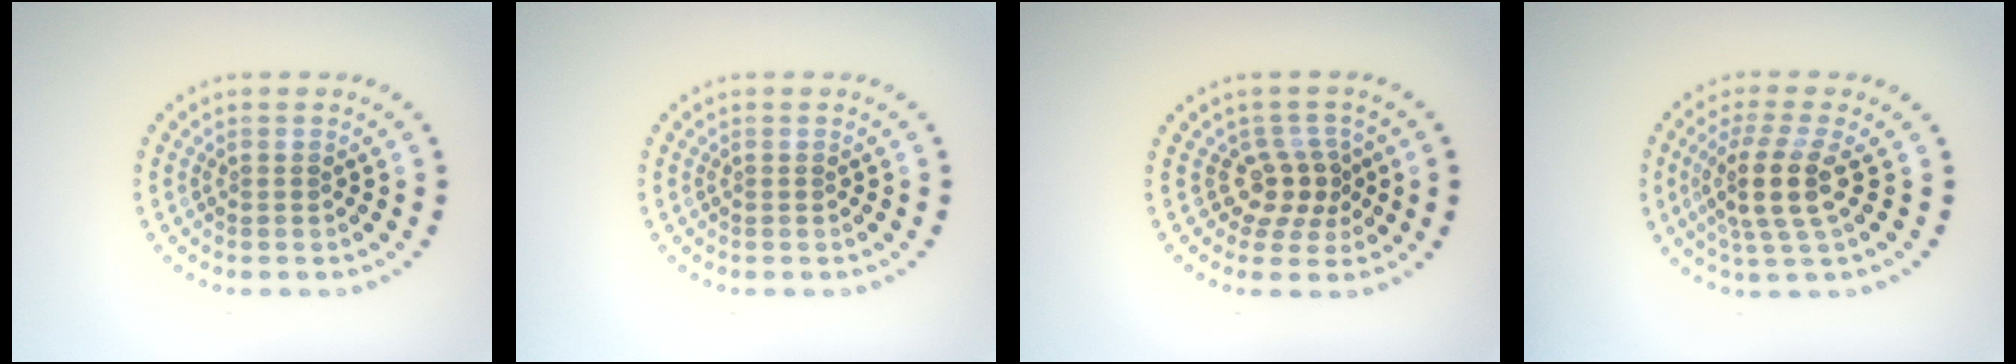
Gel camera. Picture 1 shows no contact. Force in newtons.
{"total": 0.0}
{"total": 2.8, "press": 2.1, "slide": 1.9}
{"total": 4.2, "press": 3.4, "slide": 2.5}